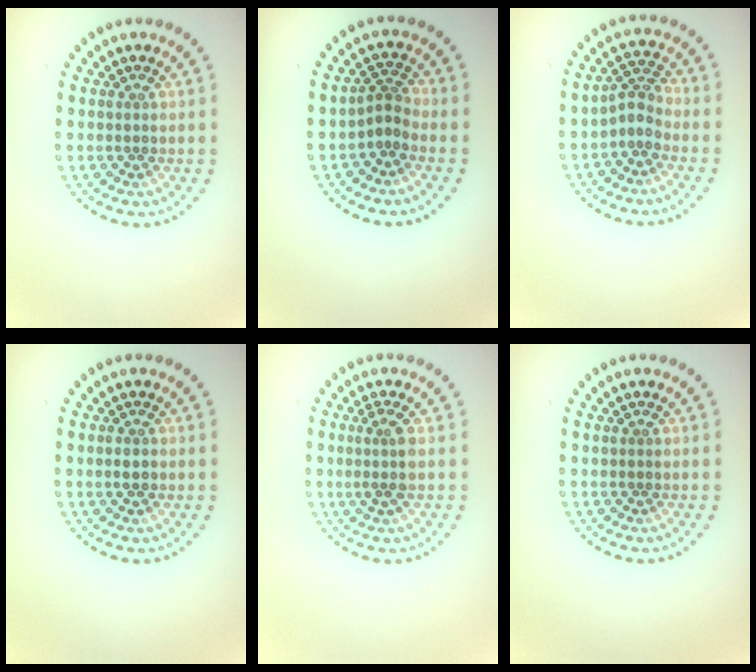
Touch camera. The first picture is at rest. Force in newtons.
{"total": 1.9, "press": 1.2, "slide": 1.4}
{"total": 2.3, "press": 1.6, "slide": 1.5}
{"total": 1.0, "press": 1.0, "slide": 0.2}
{"total": 1.9, "press": 1.5, "slide": 1.2}
{"total": 0.0}